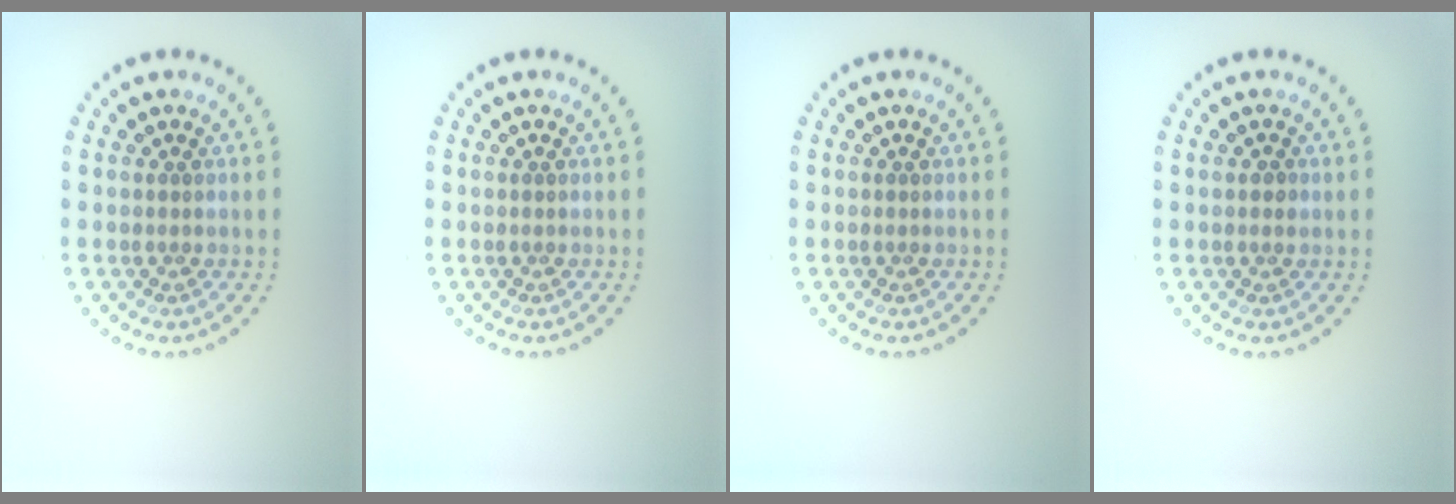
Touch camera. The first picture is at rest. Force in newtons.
{"total": 0.0}
{"total": 0.0}
{"total": 0.7, "press": 0.7, "slide": 0.0}